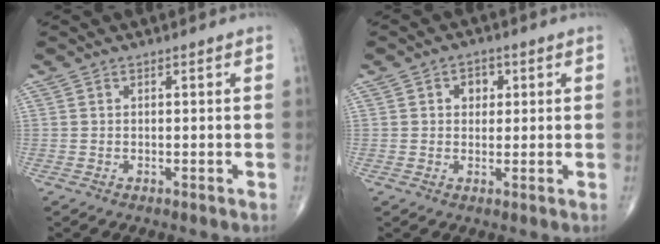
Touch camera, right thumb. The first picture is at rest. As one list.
[{"total": 3.5, "force": [1.0, 2.8, 1.9], "torque": [-0.006, 0.000, 0.010]}]